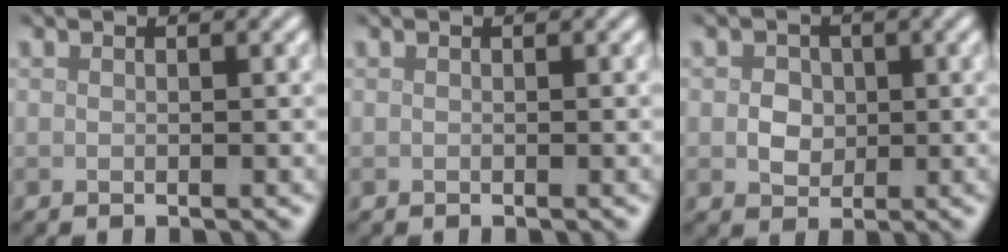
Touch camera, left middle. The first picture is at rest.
{"total": 0.0}
{"total": 2.1, "force": [0.1, 1.9, 1.1], "torque": [-0.017, -0.004, 0.001]}